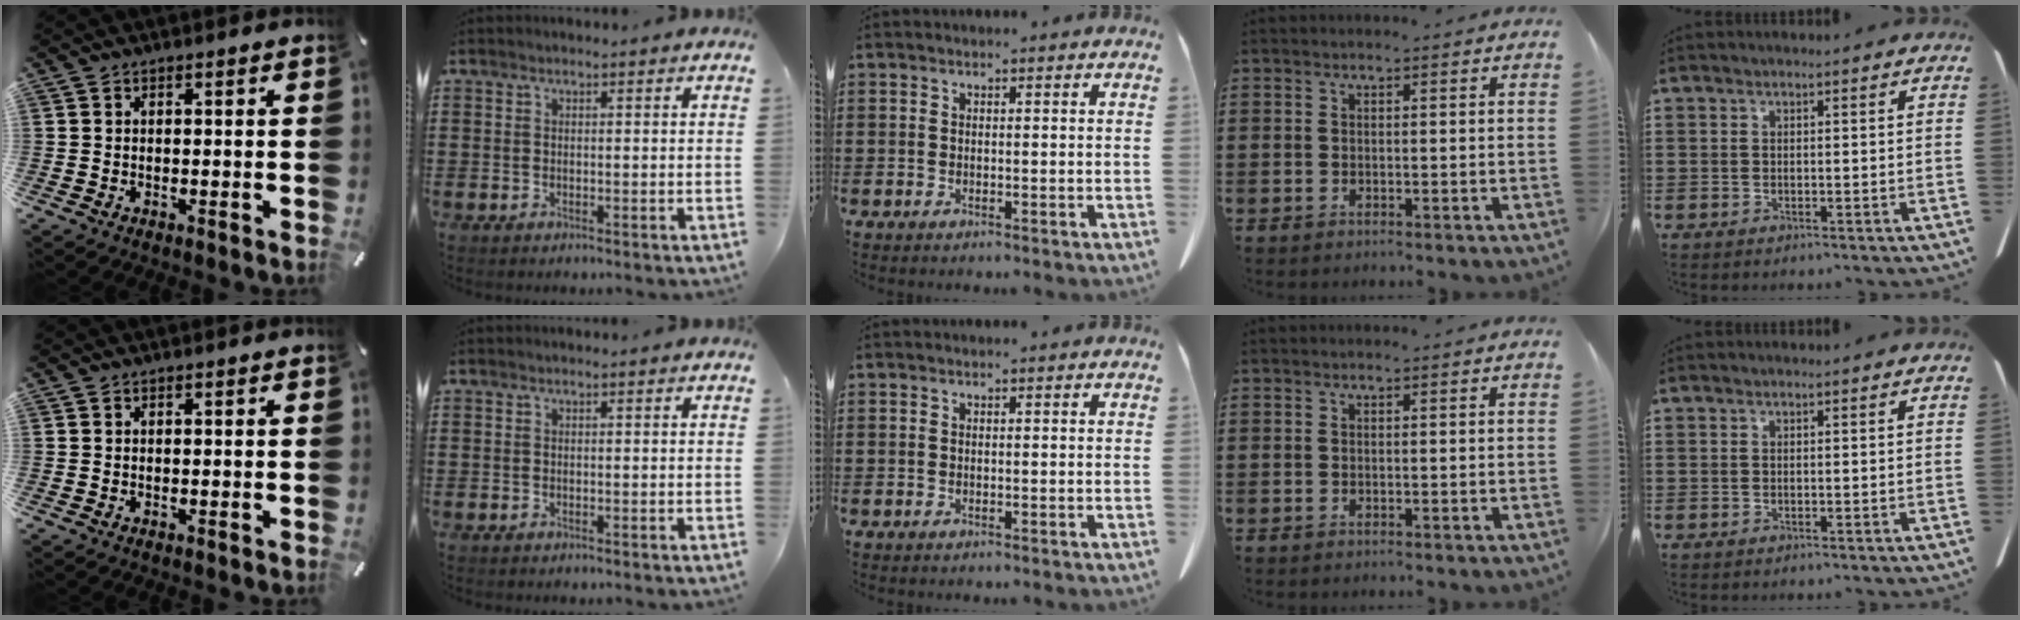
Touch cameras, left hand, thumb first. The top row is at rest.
{}